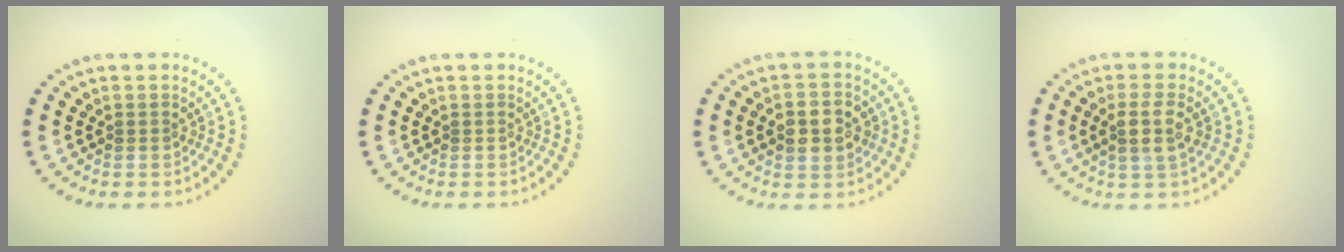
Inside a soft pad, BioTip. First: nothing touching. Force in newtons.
{"total": 0.0}
{"total": 3.8, "press": 3.8, "slide": 0.2}
{"total": 2.6, "press": 2.3, "slide": 1.1}